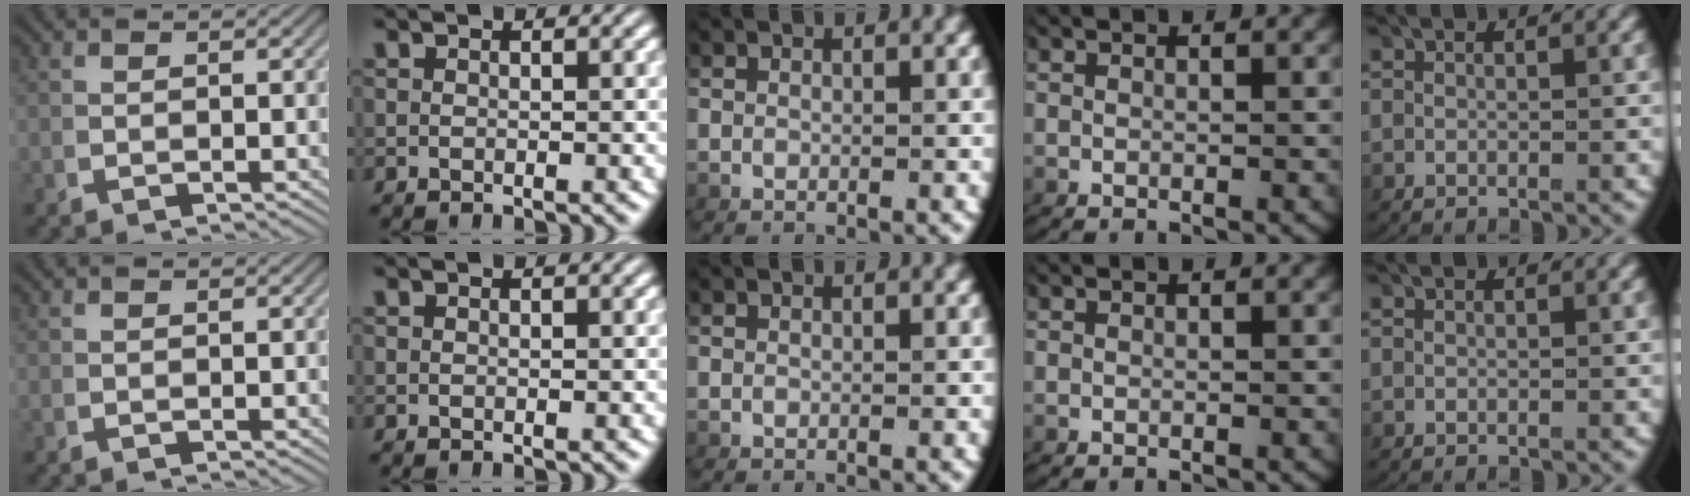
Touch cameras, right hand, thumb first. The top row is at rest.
{}